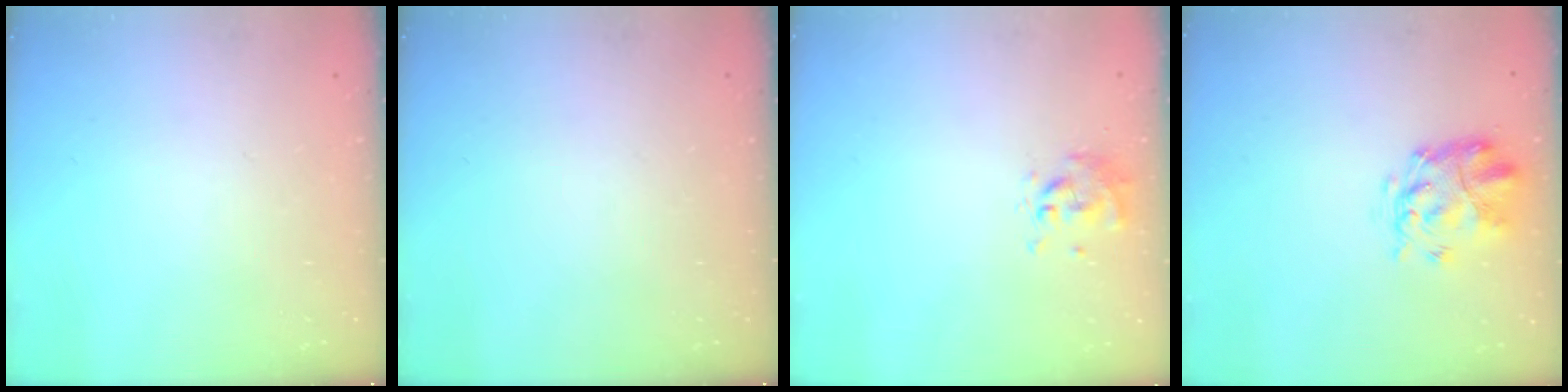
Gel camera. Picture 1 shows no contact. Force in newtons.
{"total": 0.0}
{"total": 0.0}
{"total": 3.8, "press": 3.5, "slide": 1.6}